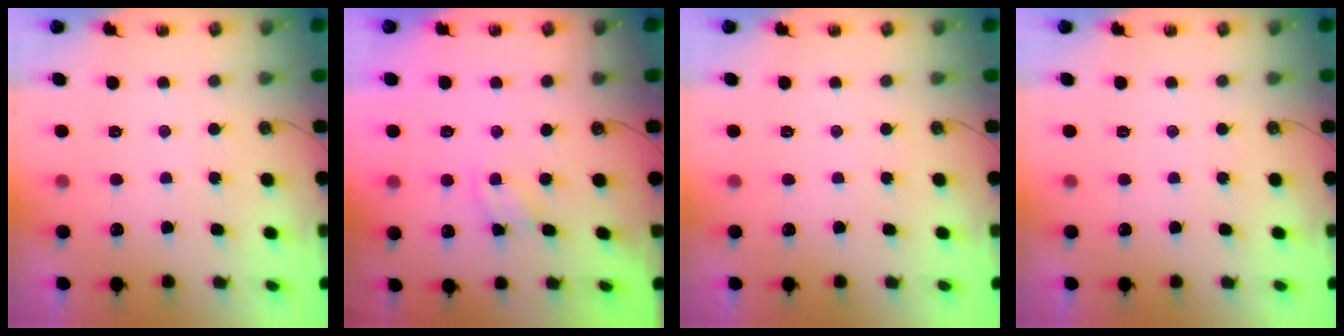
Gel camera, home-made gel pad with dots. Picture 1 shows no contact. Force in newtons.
{"total": 2.8, "press": 2.8, "slide": 0.4}
{"total": 0.0}
{"total": 0.0}